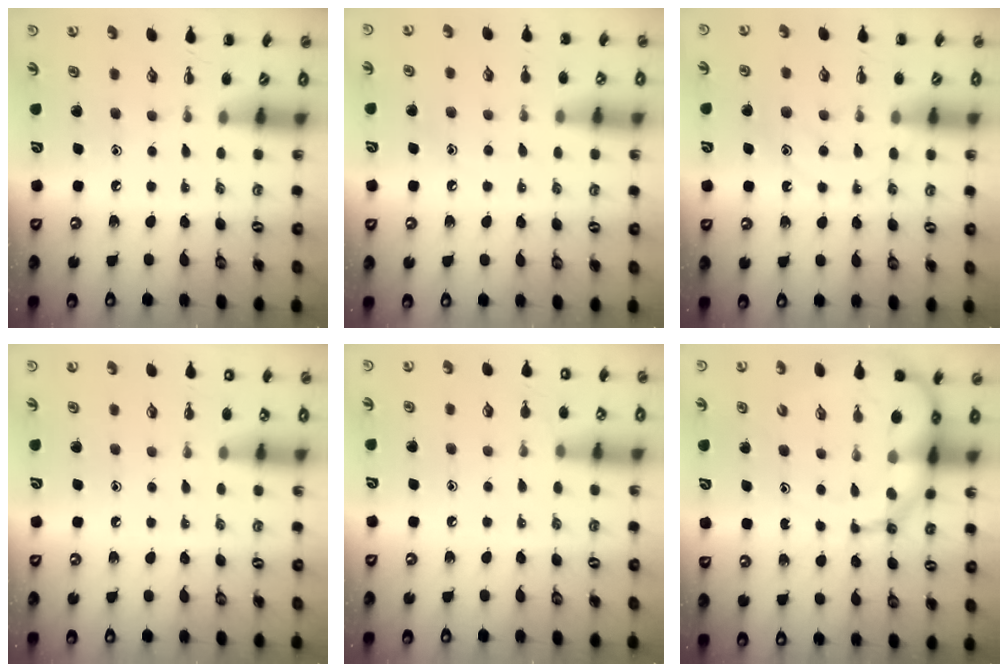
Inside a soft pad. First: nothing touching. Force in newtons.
{"total": 8.5, "press": 8.4, "slide": 1.7}
{"total": 11.3, "press": 11.2, "slide": 1.1}
{"total": 1.8, "press": 1.8, "slide": 0.3}
{"total": 5.9, "press": 5.6, "slide": 1.8}
{"total": 14.2, "press": 13.6, "slide": 3.9}